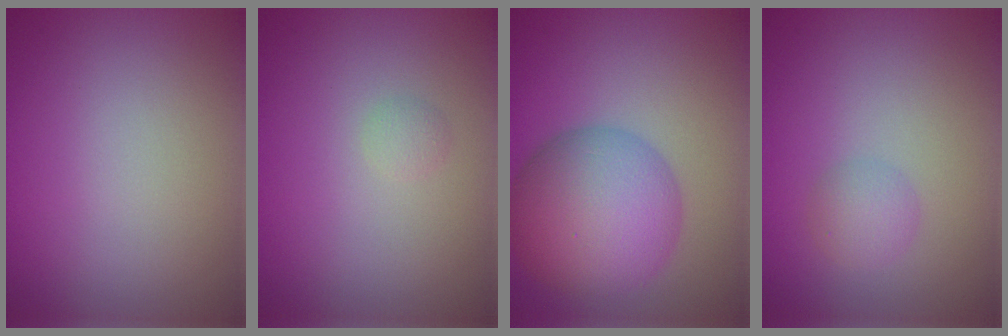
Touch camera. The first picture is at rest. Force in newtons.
{"total": 0.7, "press": 0.7, "slide": 0.0}
{"total": 9.0, "press": 9.0, "slide": 0.2}
{"total": 1.7, "press": 1.7, "slide": 0.1}